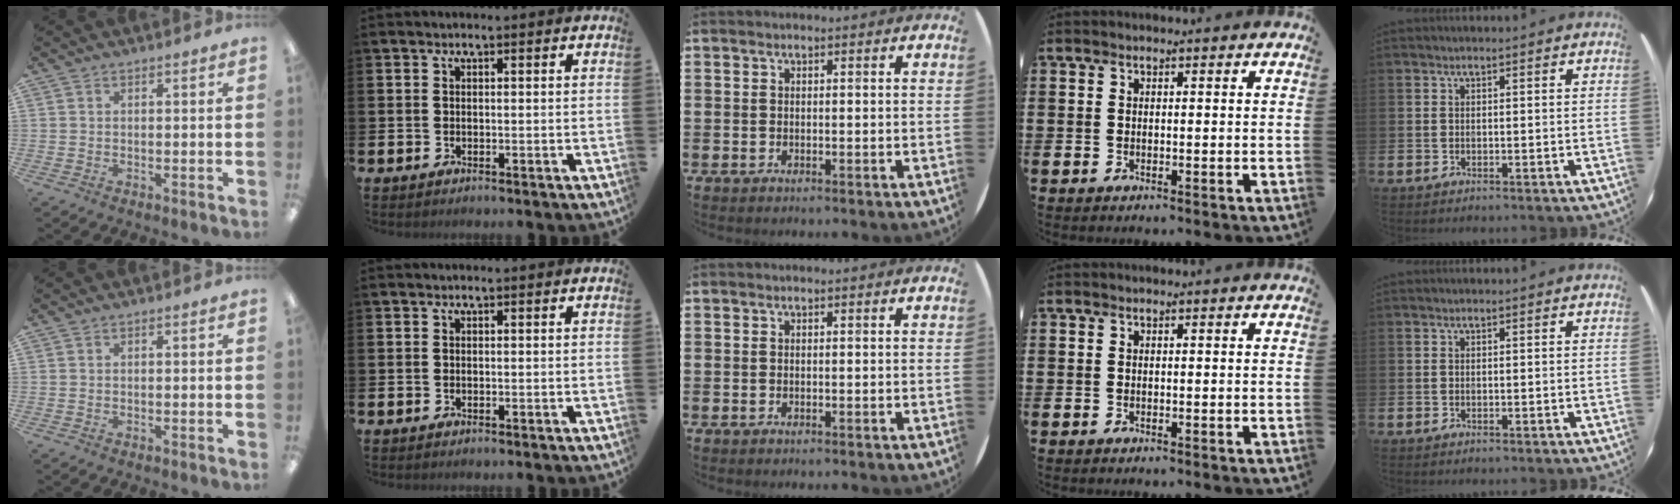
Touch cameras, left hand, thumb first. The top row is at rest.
{}